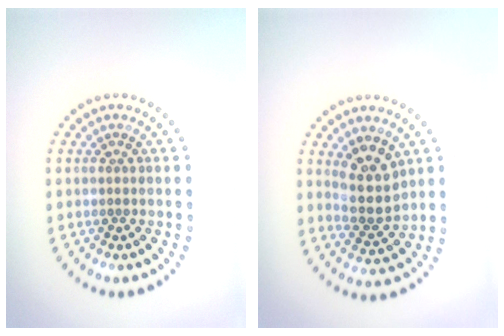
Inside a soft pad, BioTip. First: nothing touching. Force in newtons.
{"total": 4.4, "press": 4.0, "slide": 1.8}